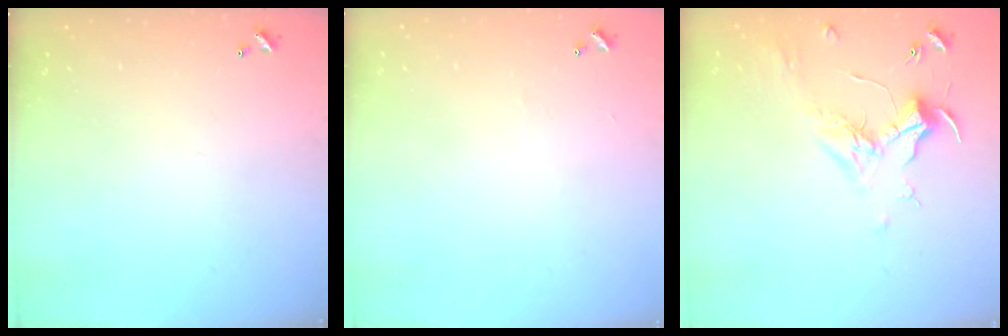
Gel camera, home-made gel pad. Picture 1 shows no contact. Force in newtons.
{"total": 2.6, "press": 2.6, "slide": 0.4}
{"total": 2.0, "press": 1.8, "slide": 0.7}